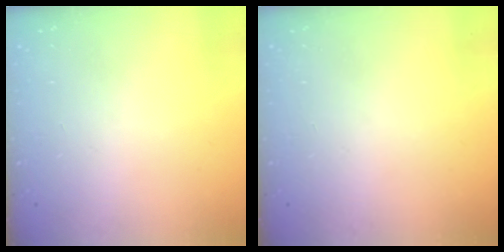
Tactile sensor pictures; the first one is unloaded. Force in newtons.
{"total": 0.0}